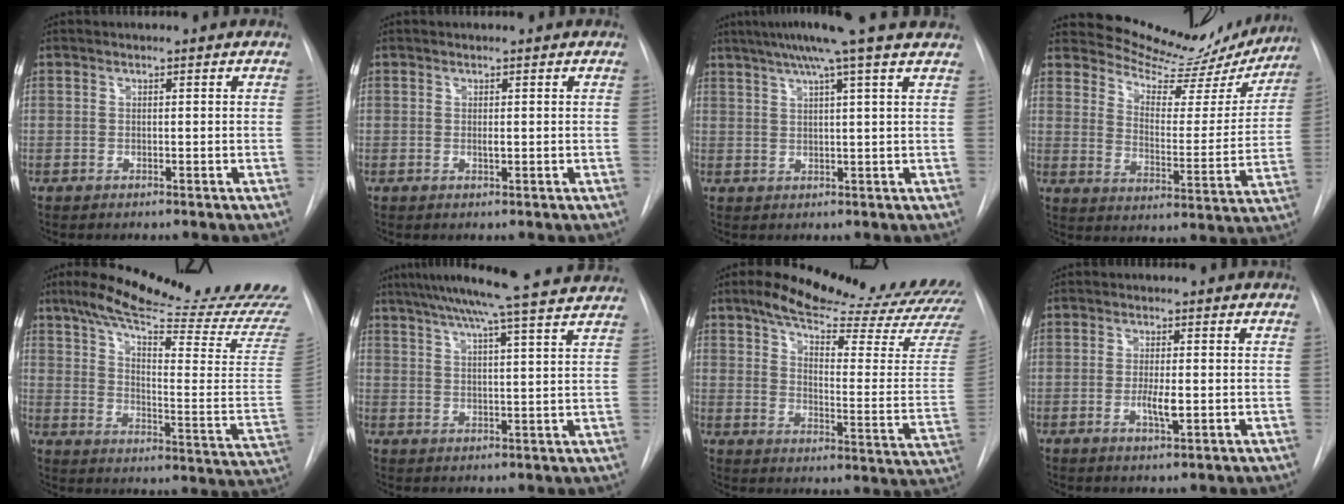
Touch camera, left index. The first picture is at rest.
{"total": 0.5, "force": [0.2, 0.1, 0.5], "torque": [-0.012, -0.002, 0.003]}
{"total": 11.9, "force": [9.4, -1.4, 7.3], "torque": [-0.117, 0.024, 0.115]}
{"total": 17.2, "force": [16.4, 4.1, 3.0], "torque": [-0.033, -0.049, 0.204]}
{"total": 29.5, "force": [24.6, 0.9, 16.2], "torque": [-0.231, -0.090, 0.321]}
{"total": 19.3, "force": [17.0, -0.5, 9.2], "torque": [-0.156, 0.002, 0.224]}
{"total": 24.6, "force": [21.3, 2.0, 12.2], "torque": [-0.182, -0.080, 0.270]}
{"total": 3.1, "force": [-0.6, 0.7, 3.0], "torque": [-0.057, -0.004, -0.009]}